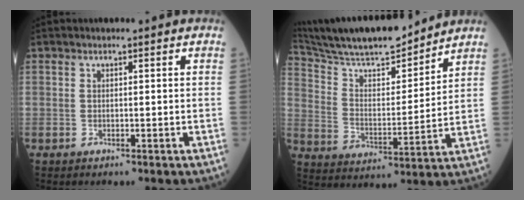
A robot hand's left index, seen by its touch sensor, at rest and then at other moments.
{"total": 17.3, "force": [15.8, 2.0, 6.8], "torque": [-0.129, 0.002, 0.266]}